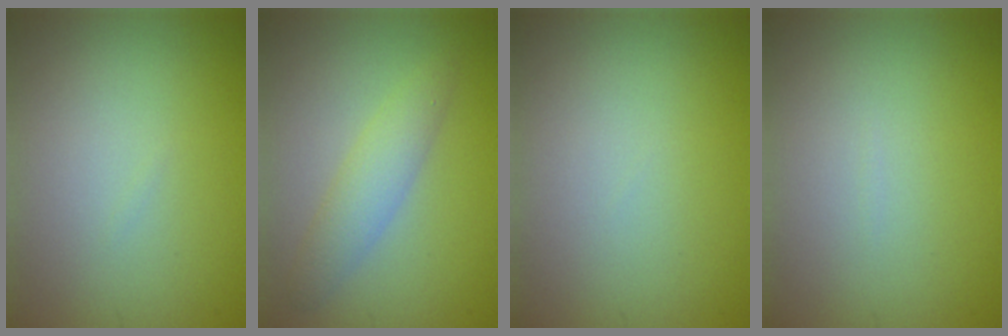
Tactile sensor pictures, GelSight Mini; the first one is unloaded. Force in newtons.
{"total": 2.8, "press": 2.8, "slide": 0.0}
{"total": 0.0}
{"total": 0.0}